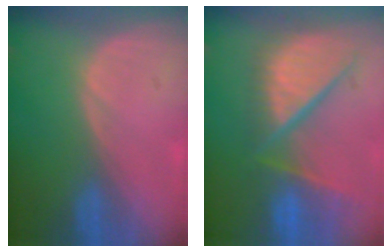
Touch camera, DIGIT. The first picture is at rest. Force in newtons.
{"total": 12.4, "press": 10.1, "slide": 7.1}